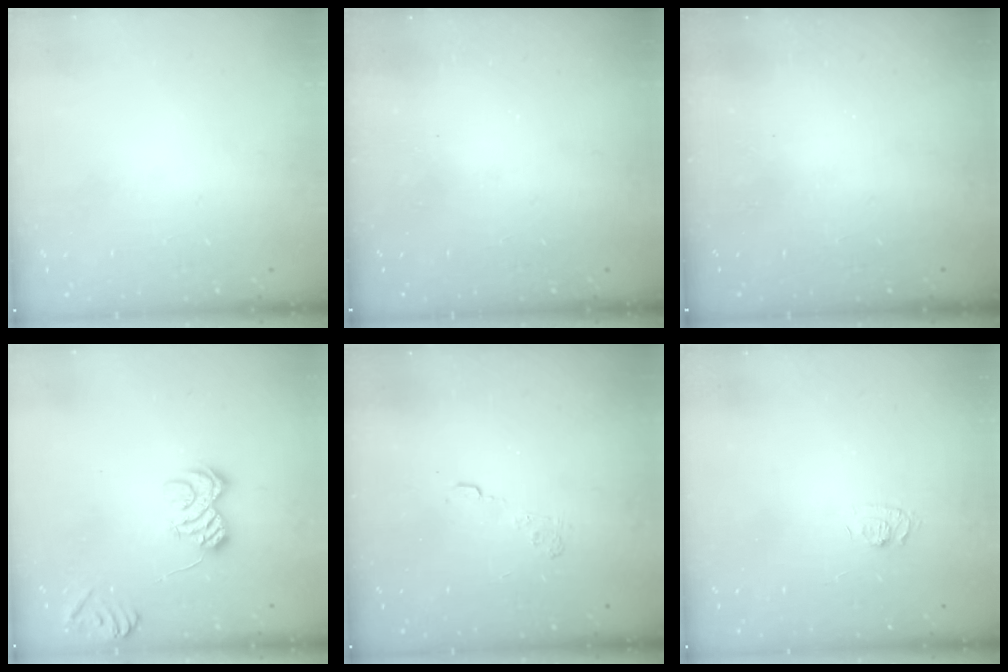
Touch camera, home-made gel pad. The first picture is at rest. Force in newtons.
{"total": 2.4, "press": 2.3, "slide": 0.8}
{"total": 2.4, "press": 2.3, "slide": 0.8}
{"total": 8.1, "press": 7.9, "slide": 1.4}
{"total": 2.9, "press": 2.4, "slide": 1.5}
{"total": 6.5, "press": 6.5, "slide": 0.6}